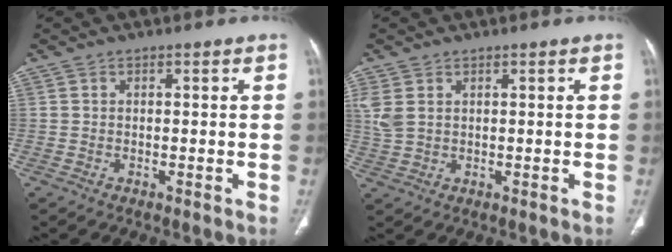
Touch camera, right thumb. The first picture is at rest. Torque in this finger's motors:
{"motor_torque": [-0.14, 1.36, 0.47, 0.93, 0.04]}